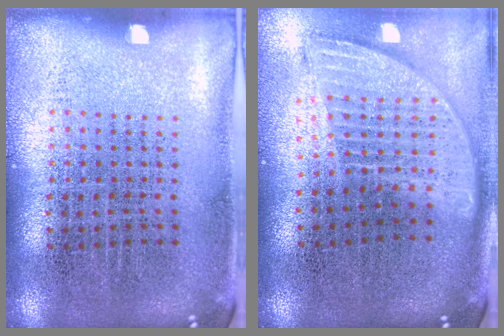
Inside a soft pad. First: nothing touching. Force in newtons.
{"total": 1.8, "press": 1.5, "slide": 1.0}